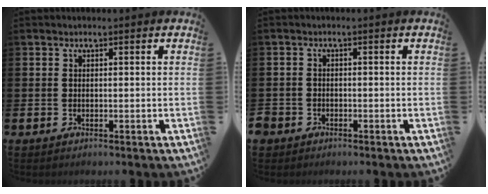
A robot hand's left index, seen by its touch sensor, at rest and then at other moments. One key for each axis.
{"total": 1.6, "fx": -1.3, "fy": 0.9, "fz": -0.1, "tx": -0.001, "ty": 0.000, "tz": -0.031}